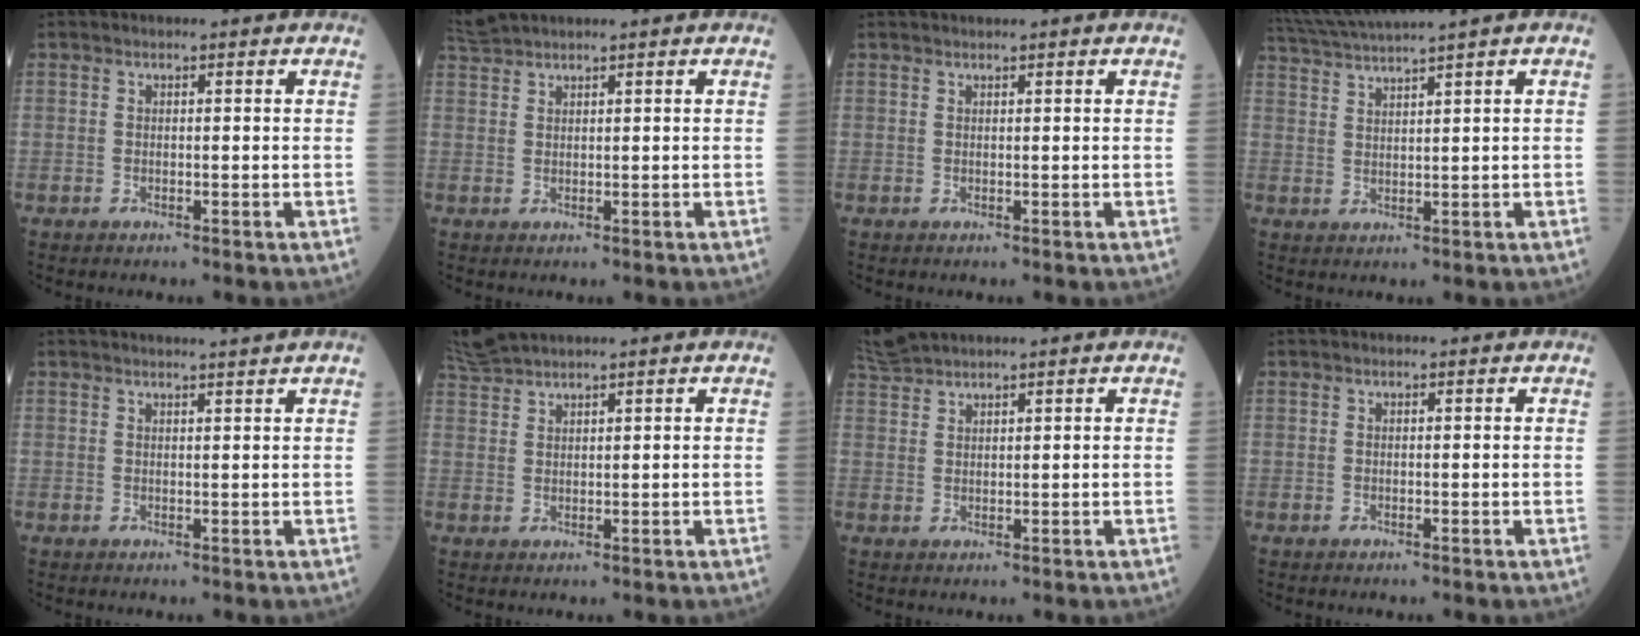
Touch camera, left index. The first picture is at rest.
{"total": 2.4, "force": [2.3, -0.5, 0.4], "torque": [-0.016, 0.018, 0.056]}
{"total": 0.9, "force": [0.8, -0.3, 0.4], "torque": [-0.009, 0.008, 0.020]}
{"total": 7.1, "force": [6.0, -1.8, 3.3], "torque": [-0.065, 0.014, 0.112]}
{"total": 3.4, "force": [3.0, -1.0, 1.2], "torque": [-0.013, 0.005, 0.037]}
{"total": 4.1, "force": [3.9, -0.6, 1.1], "torque": [-0.042, 0.018, 0.089]}
{"total": 3.5, "force": [3.4, -0.5, 0.7], "torque": [-0.031, 0.019, 0.079]}
{"total": 0.0}